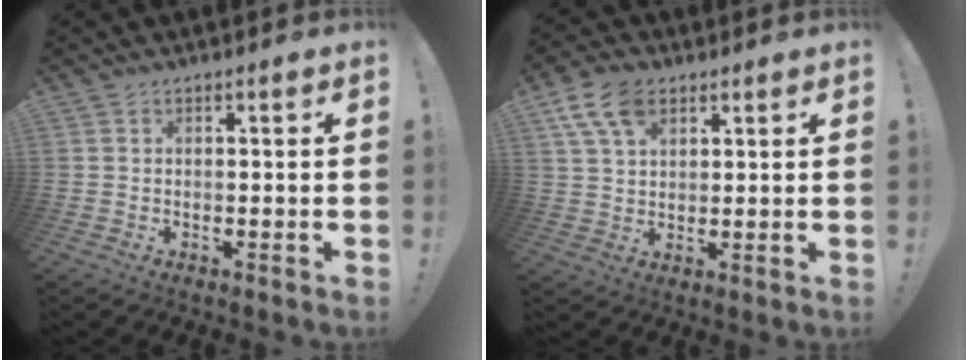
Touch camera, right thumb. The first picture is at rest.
{"total": 10.5, "force": [5.2, 6.5, 6.5], "torque": [-0.117, -0.010, 0.098]}